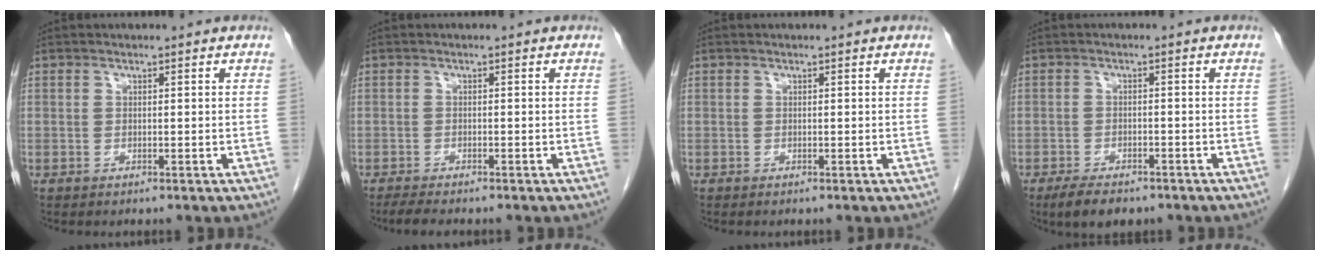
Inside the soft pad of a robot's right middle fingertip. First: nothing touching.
{"total": 3.3, "force": [-2.7, 0.4, 1.7], "torque": [-0.032, -0.008, -0.041]}
{"total": 0.0}
{"total": 5.5, "force": [-4.0, 2.2, 2.9], "torque": [-0.049, -0.006, -0.059]}